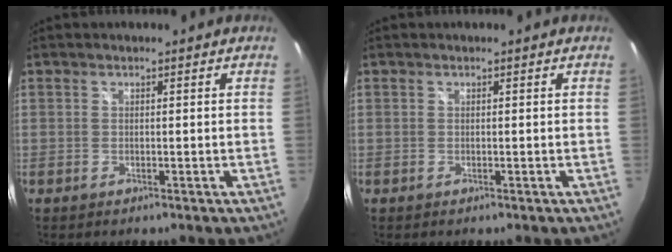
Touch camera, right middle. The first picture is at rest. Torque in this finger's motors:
{"motor_torque": [-0.05, 0.05, -0.01, -0.01]}